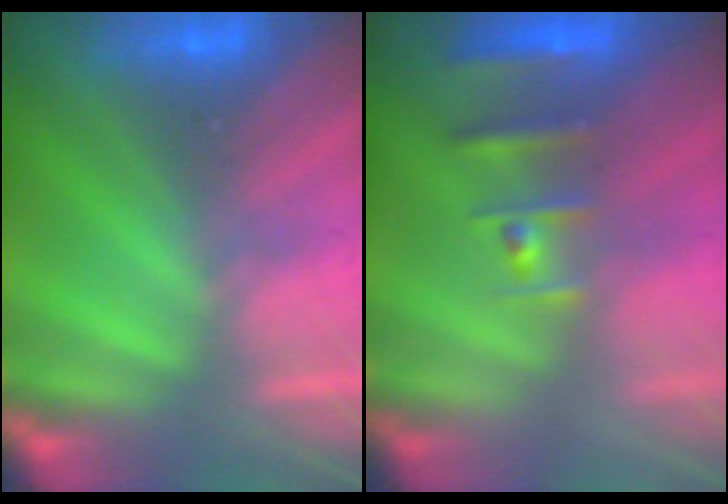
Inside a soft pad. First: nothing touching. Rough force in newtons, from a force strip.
{"total": 2.4}